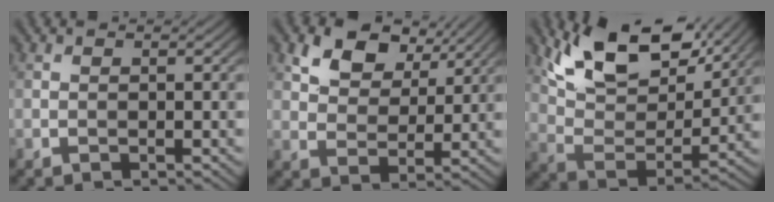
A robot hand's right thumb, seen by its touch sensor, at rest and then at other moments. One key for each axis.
{"total": 7.8, "fx": 4.6, "fy": 4.6, "fz": 4.3, "tx": -0.089, "ty": -0.001, "tz": 0.082}
{"total": 14.1, "fx": 9.4, "fy": 6.1, "fz": 8.4, "tx": -0.169, "ty": -0.007, "tz": 0.161}